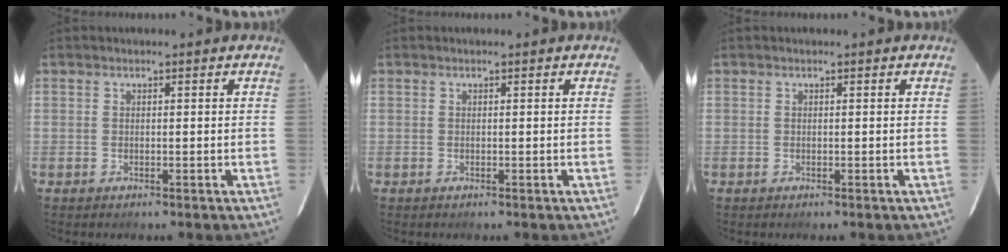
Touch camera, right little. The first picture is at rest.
{"total": 0.0}
{"total": 0.0}